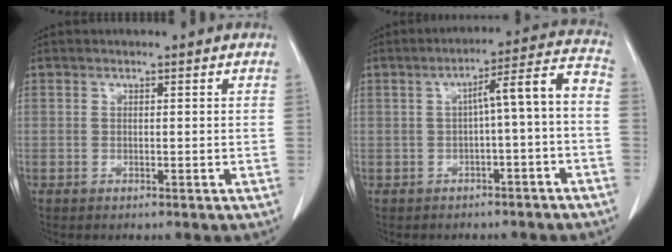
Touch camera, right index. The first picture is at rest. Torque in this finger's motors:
{"motor_torque": [0.83, -0.38, 0.42, 0.10]}